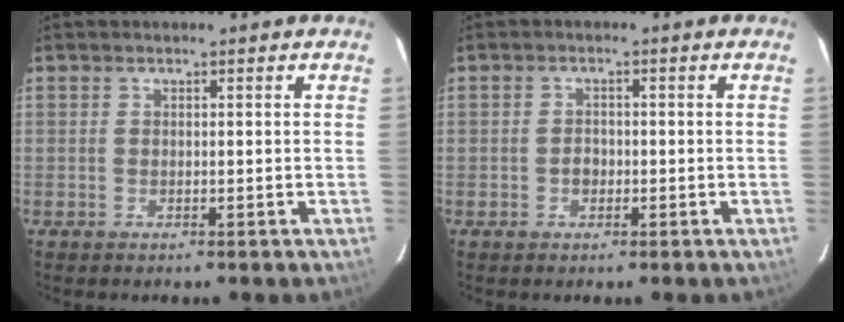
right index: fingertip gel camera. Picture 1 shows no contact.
{"total": 1.6, "force": [-0.6, 1.4, 0.7], "torque": [-0.012, 0.005, -0.009]}